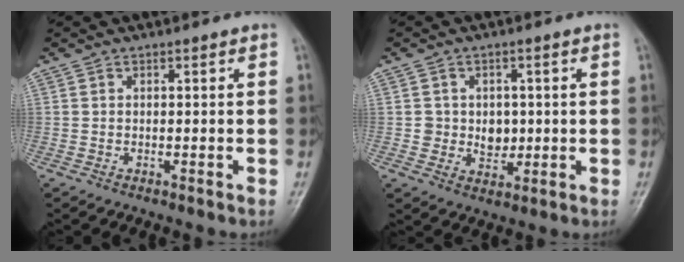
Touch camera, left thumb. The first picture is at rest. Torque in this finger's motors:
{"motor_torque": [0.01, 0.13, 0.26, -0.09, 0.00]}